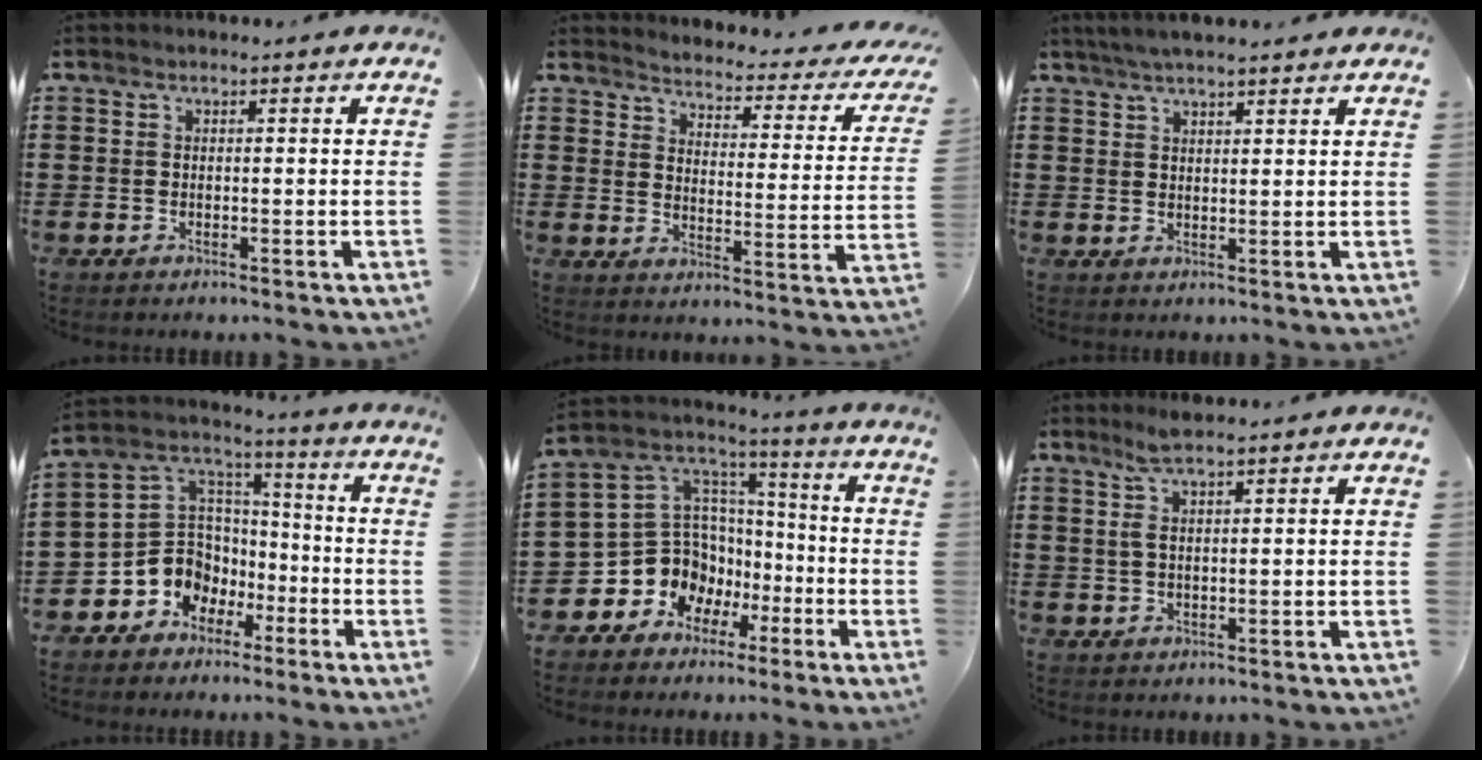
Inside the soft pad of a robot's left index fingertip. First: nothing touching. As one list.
[{"total": 2.6, "force": [2.5, -0.2, 0.7], "torque": [-0.033, -0.030, 0.032]}, {"total": 3.5, "force": [3.1, 0.2, 1.7], "torque": [-0.039, 0.002, 0.057]}, {"total": 8.0, "force": [-3.3, 7.2, 1.1], "torque": [-0.056, -0.002, -0.060]}, {"total": 10.3, "force": [-3.8, 9.3, 2.2], "torque": [-0.091, -0.009, -0.064]}, {"total": 3.3, "force": [1.8, 0.3, 2.7], "torque": [-0.056, 0.000, 0.032]}]